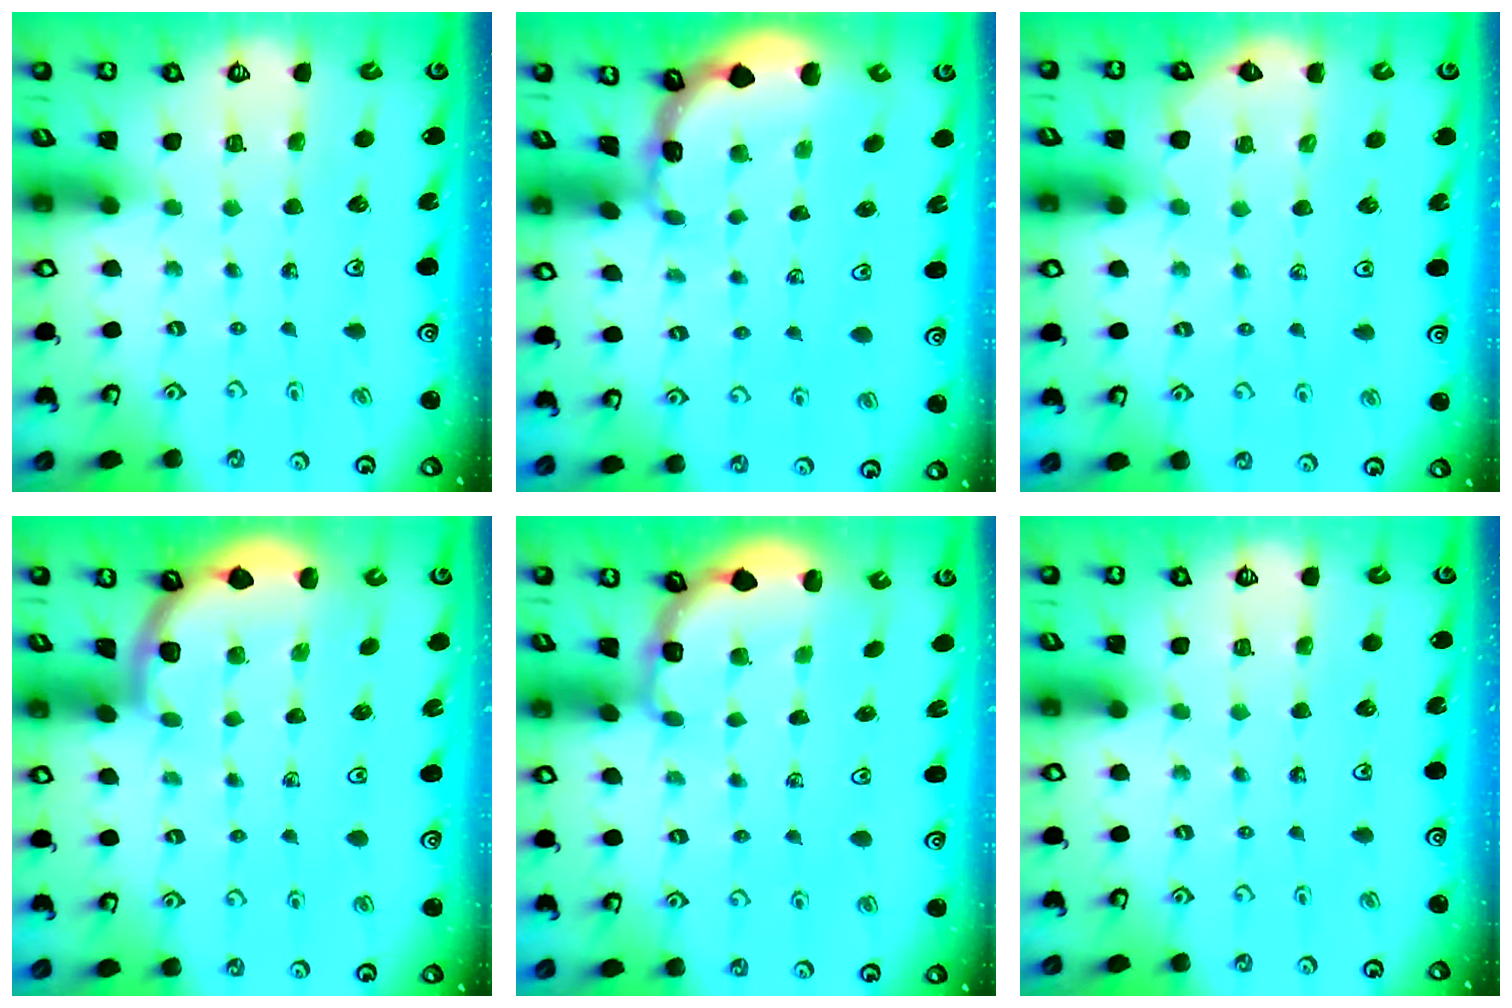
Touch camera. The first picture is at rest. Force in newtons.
{"total": 1.0, "press": 1.0, "slide": 0.0}
{"total": 4.1, "press": 4.0, "slide": 0.7}
{"total": 2.2, "press": 2.2, "slide": 0.1}
{"total": 2.7, "press": 2.3, "slide": 1.4}
{"total": 0.0}